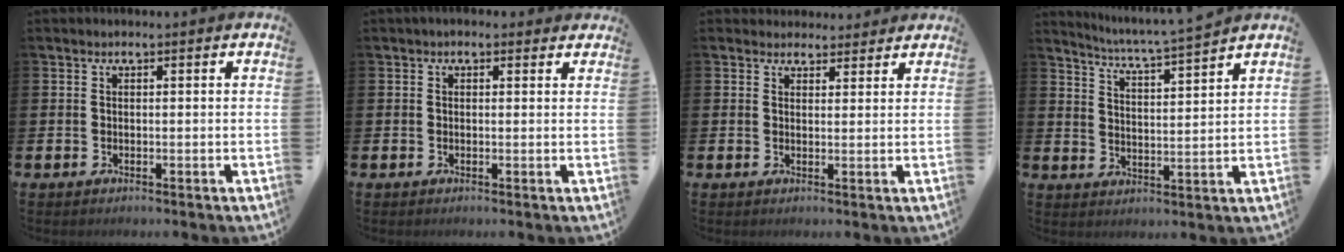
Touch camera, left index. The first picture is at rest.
{"total": 0.8, "force": [0.6, 0.5, 0.3], "torque": [-0.002, 0.008, 0.009]}
{"total": 3.1, "force": [2.8, 1.2, -0.3], "torque": [0.010, -0.011, 0.051]}
{"total": 5.0, "force": [4.8, -0.9, 1.3], "torque": [-0.044, -0.037, 0.080]}